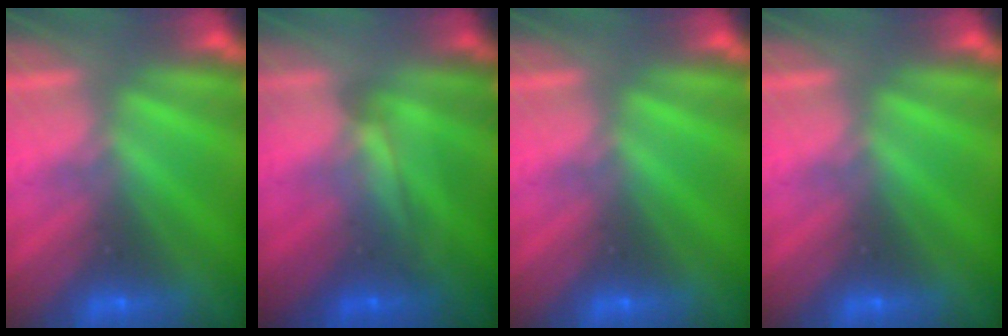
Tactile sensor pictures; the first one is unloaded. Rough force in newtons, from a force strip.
{"total": 1.6}
{"total": 0.0}
{"total": 0.0}